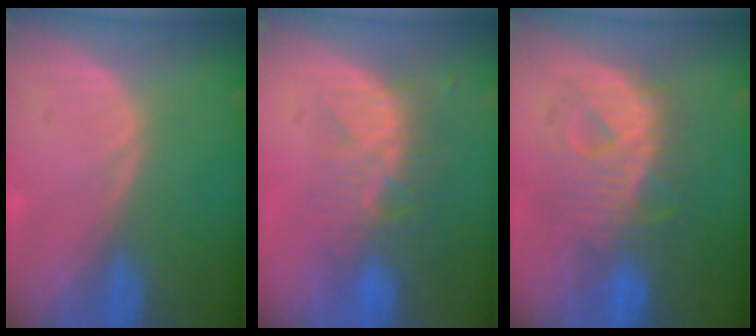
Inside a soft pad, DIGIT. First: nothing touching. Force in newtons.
{"total": 8.1, "press": 7.4, "slide": 3.5}
{"total": 9.3, "press": 9.3, "slide": 0.3}